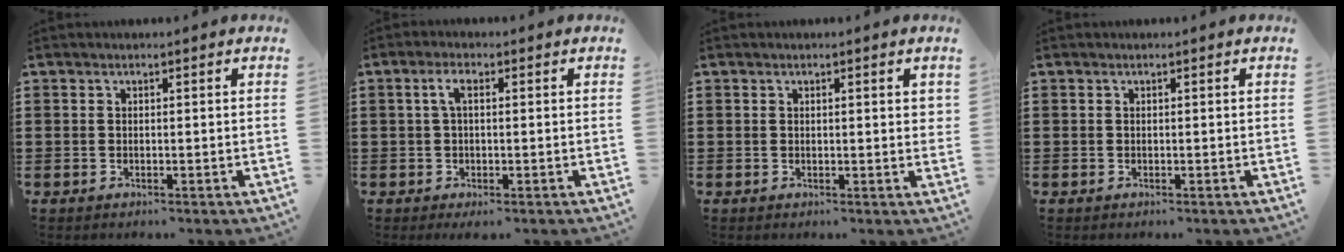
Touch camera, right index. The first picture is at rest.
{"total": 2.7, "force": [0.2, 0.7, 2.6], "torque": [-0.057, 0.005, -0.001]}
{"total": 1.2, "force": [0.3, 0.1, 1.1], "torque": [-0.023, 0.002, 0.006]}
{"total": 0.0}